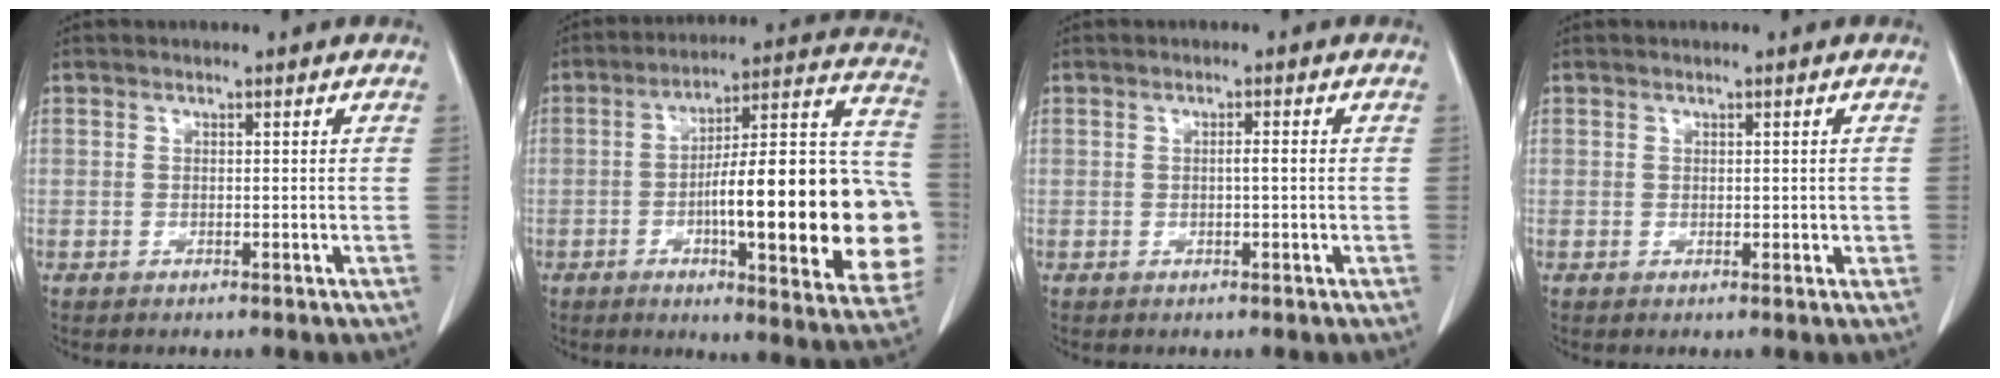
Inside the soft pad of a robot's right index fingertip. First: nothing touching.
{"total": 26.8, "force": [-4.8, 4.8, 26.0], "torque": [-0.283, 0.023, -0.062]}
{"total": 1.1, "force": [-0.1, 0.0, 1.1], "torque": [-0.019, 0.002, -0.001]}
{"total": 1.2, "force": [0.1, 0.6, 1.0], "torque": [-0.013, -0.002, 0.003]}